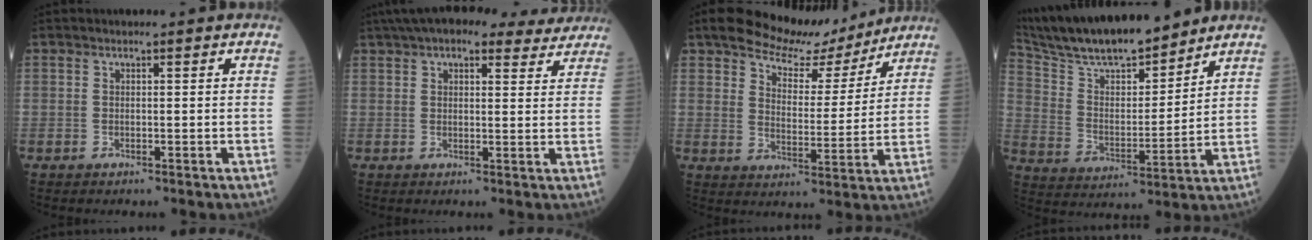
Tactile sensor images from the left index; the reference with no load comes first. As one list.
[{"total": 15.6, "force": [13.1, 4.9, 7.0], "torque": [-0.107, 0.047, 0.171]}, {"total": 10.6, "force": [9.4, 3.6, 3.3], "torque": [-0.057, 0.003, 0.140]}, {"total": 17.7, "force": [15.7, 2.7, 7.8], "torque": [-0.147, 0.007, 0.278]}]